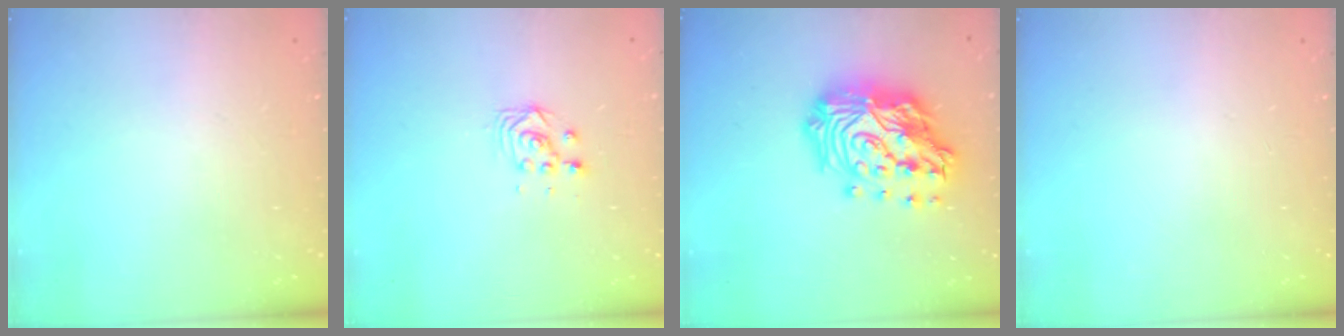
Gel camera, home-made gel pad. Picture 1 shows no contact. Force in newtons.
{"total": 4.6, "press": 4.5, "slide": 0.2}
{"total": 23.4, "press": 23.3, "slide": 2.1}
{"total": 0.0}